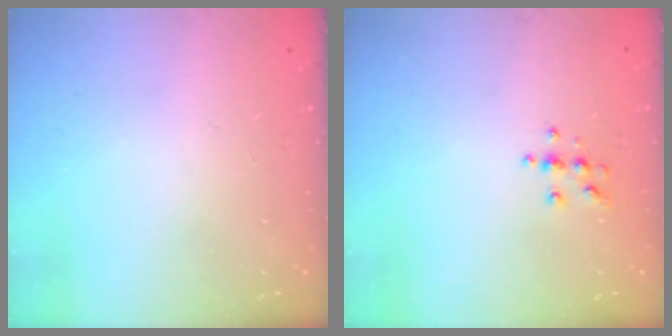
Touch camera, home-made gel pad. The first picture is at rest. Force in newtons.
{"total": 4.8, "press": 4.8, "slide": 0.6}